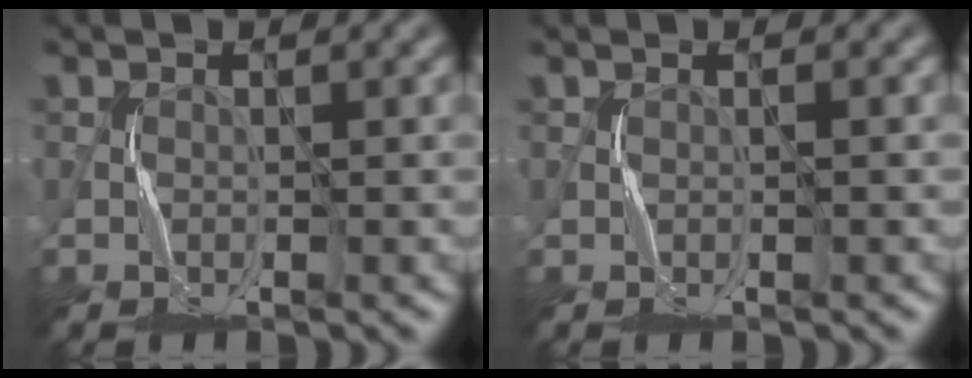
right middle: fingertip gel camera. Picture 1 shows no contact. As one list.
[{"total": 0.6, "force": [0.1, 0.0, 0.5], "torque": [-0.011, 0.001, 0.000]}]